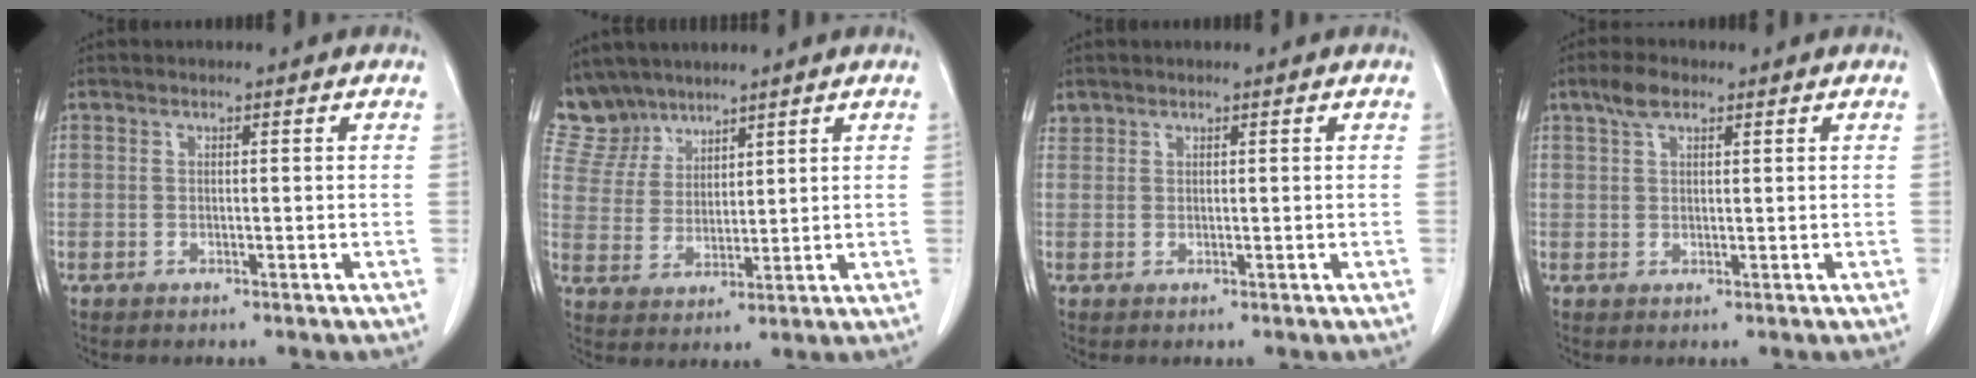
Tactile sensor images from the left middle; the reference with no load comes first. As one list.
[{"total": 6.5, "force": [6.0, 2.7, -0.2], "torque": [-0.005, 0.005, 0.134]}, {"total": 0.8, "force": [0.7, 0.4, -0.1], "torque": [0.003, 0.006, 0.014]}, {"total": 3.1, "force": [2.0, 1.4, 2.0], "torque": [-0.042, 0.010, 0.039]}]